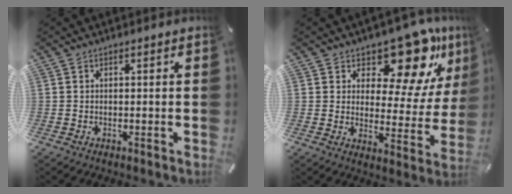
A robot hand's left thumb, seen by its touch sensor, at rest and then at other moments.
{"total": 15.9, "force": [12.1, 6.8, 7.8], "torque": [-0.110, -0.100, 0.206]}